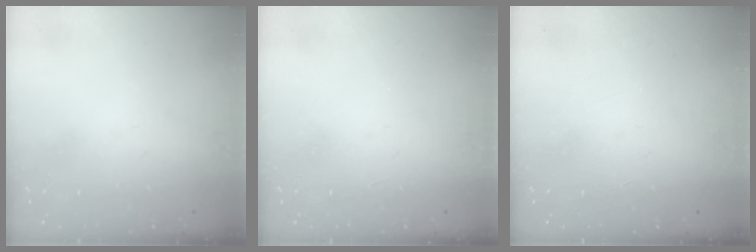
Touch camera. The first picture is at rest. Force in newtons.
{"total": 1.6, "press": 1.6, "slide": 0.1}
{"total": 1.5, "press": 1.5, "slide": 0.1}